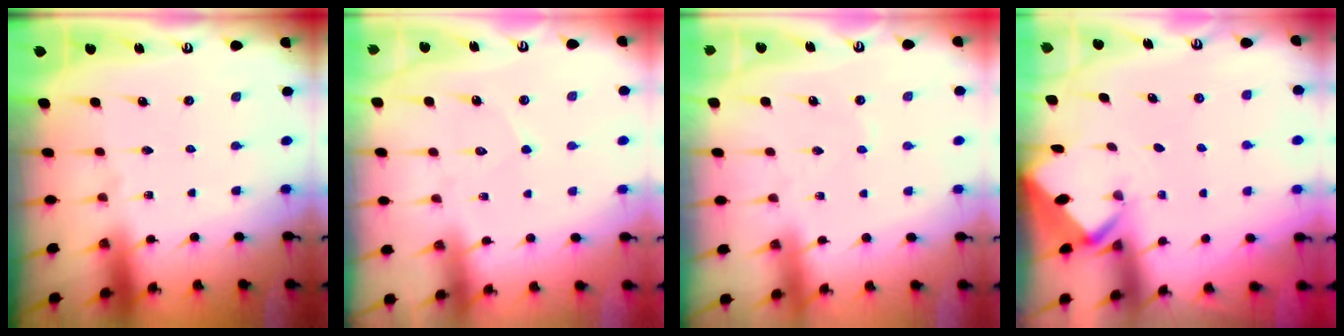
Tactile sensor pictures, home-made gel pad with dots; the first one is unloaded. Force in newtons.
{"total": 4.6, "press": 4.5, "slide": 0.3}
{"total": 1.6, "press": 1.6, "slide": 0.3}
{"total": 2.2, "press": 2.2, "slide": 0.2}